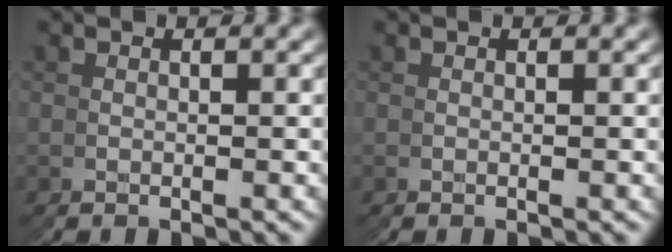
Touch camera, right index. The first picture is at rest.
{"total": 0.0}